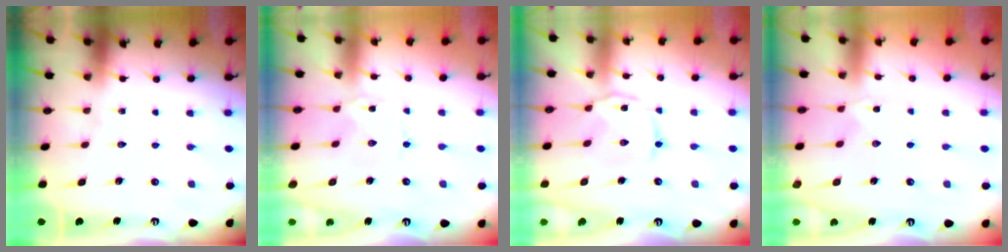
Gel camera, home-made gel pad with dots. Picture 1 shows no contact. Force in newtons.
{"total": 1.2, "press": 1.2, "slide": 0.3}
{"total": 2.5, "press": 2.5, "slide": 0.6}
{"total": 0.0}